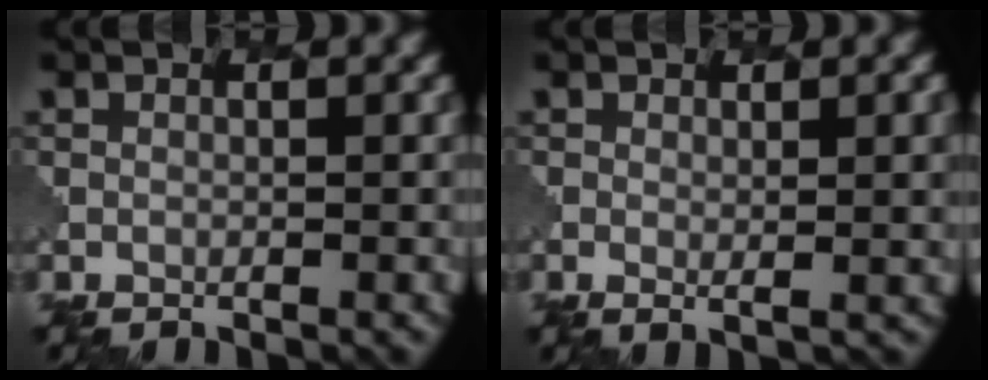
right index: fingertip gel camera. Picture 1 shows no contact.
{"total": 2.7, "force": [0.6, 0.7, 2.5], "torque": [-0.030, -0.001, 0.014]}